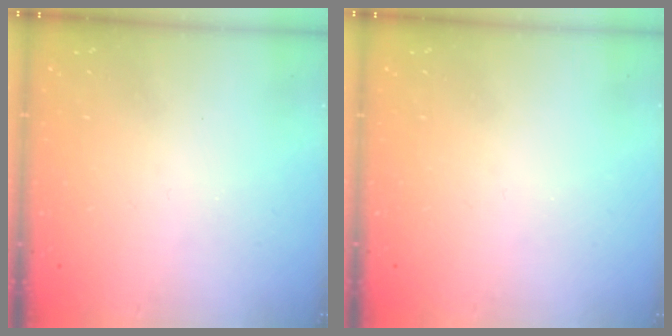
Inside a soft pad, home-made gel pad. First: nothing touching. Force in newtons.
{"total": 0.0}